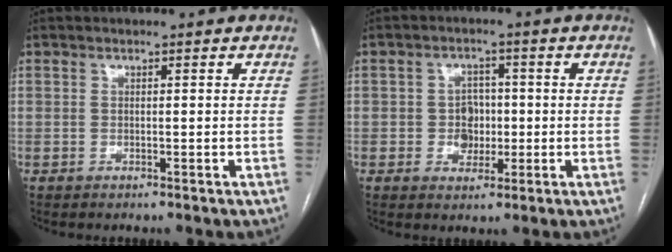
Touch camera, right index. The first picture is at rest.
{"total": 4.3, "force": [-0.4, 3.6, 2.2], "torque": [-0.030, 0.011, -0.002]}